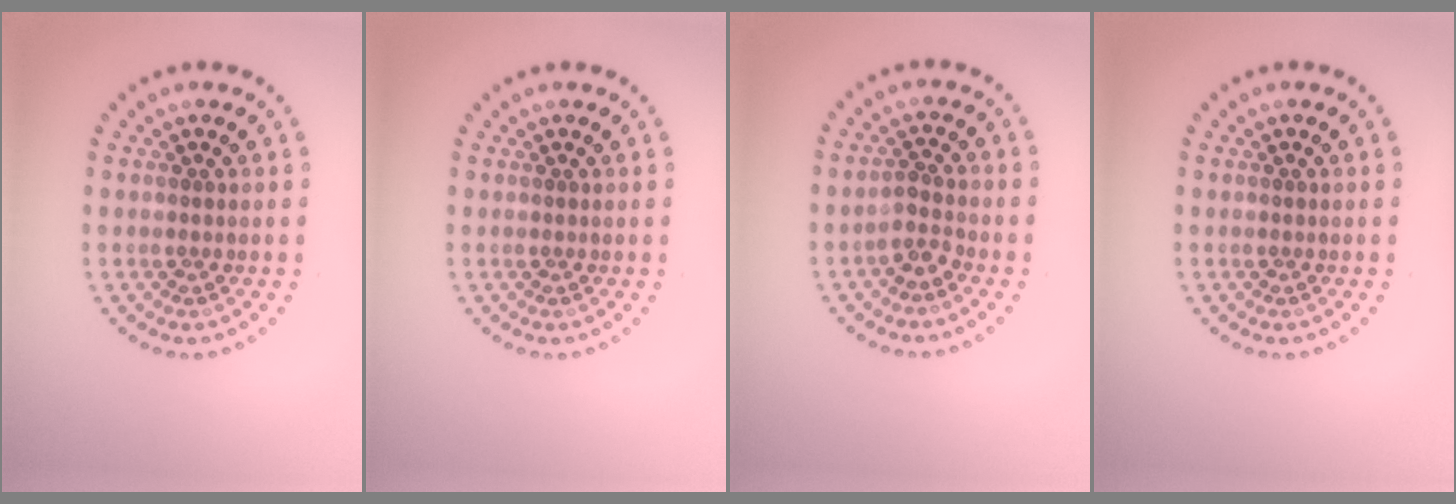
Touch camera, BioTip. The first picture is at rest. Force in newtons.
{"total": 0.0}
{"total": 1.7, "press": 1.3, "slide": 1.0}
{"total": 0.0}